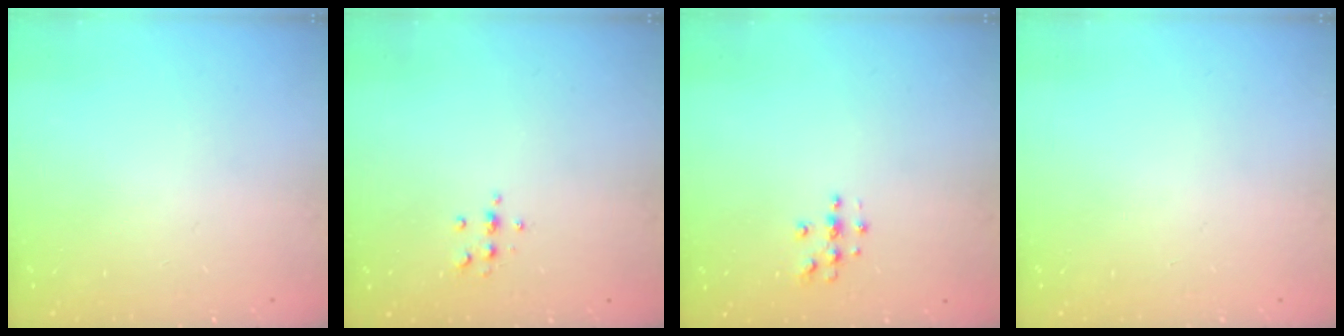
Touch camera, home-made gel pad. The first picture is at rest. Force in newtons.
{"total": 5.4, "press": 5.2, "slide": 1.4}
{"total": 3.8, "press": 3.8, "slide": 0.5}
{"total": 0.0}